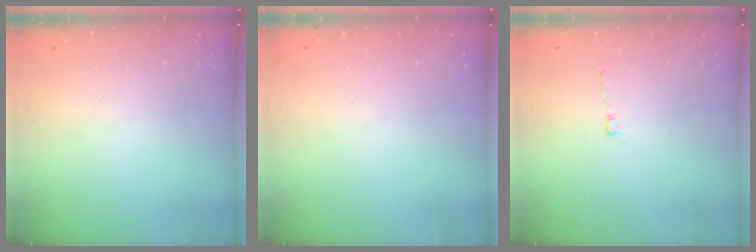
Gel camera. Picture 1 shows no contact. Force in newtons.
{"total": 0.0}
{"total": 2.3, "press": 2.3, "slide": 0.2}